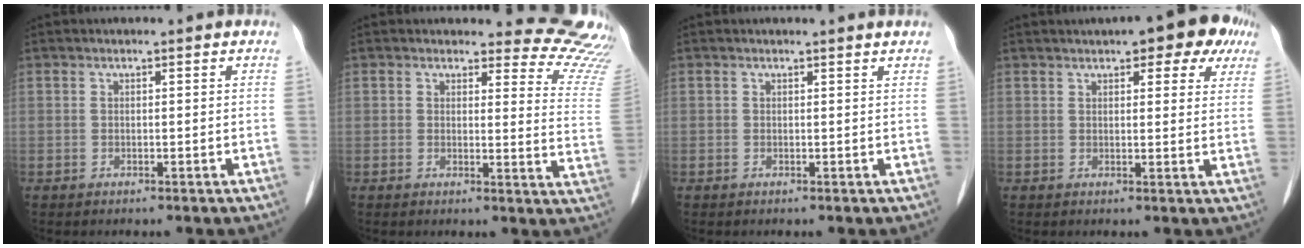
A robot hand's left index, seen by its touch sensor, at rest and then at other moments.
{"total": 12.4, "force": [12.3, 1.5, -0.2], "torque": [0.045, -0.128, 0.091]}
{"total": 1.3, "force": [1.2, -0.2, 0.3], "torque": [-0.017, -0.001, 0.009]}
{"total": 9.8, "force": [6.7, 3.2, 6.5], "torque": [-0.070, 0.017, 0.073]}